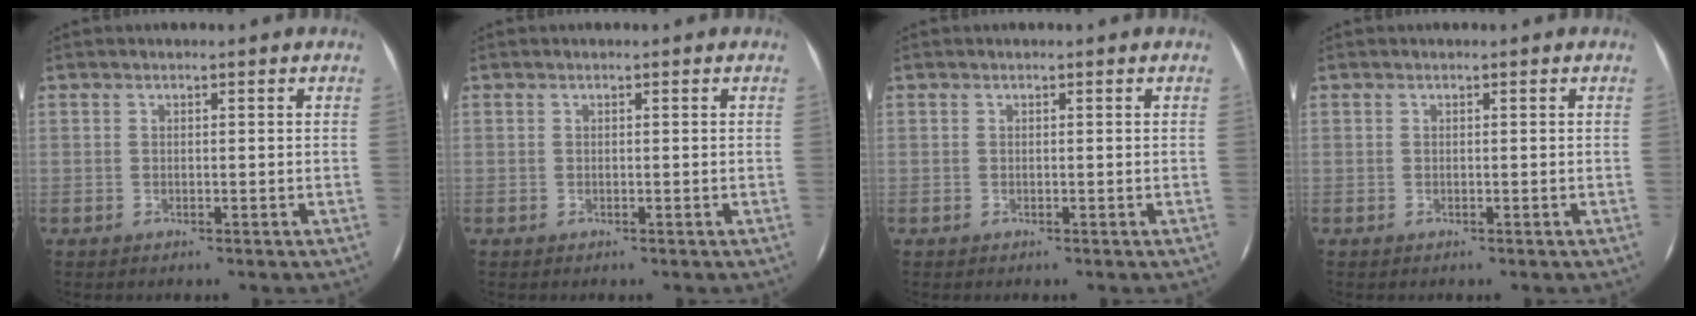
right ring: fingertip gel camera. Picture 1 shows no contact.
{"total": 0.0}
{"total": 0.0}
{"total": 0.0}